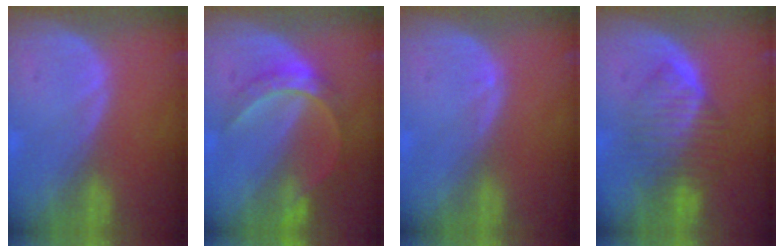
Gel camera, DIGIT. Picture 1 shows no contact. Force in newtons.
{"total": 6.2, "press": 5.5, "slide": 2.9}
{"total": 0.8, "press": 0.7, "slide": 0.1}
{"total": 6.7, "press": 6.7, "slide": 0.5}